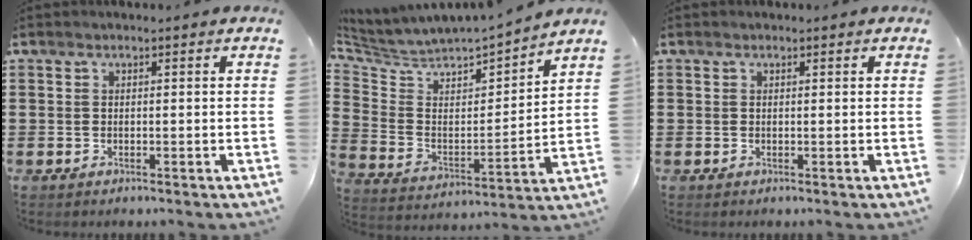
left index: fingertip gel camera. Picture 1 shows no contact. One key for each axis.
{"total": 3.2, "fx": 2.8, "fy": 1.4, "fz": 0.3, "tx": -0.035, "ty": -0.036, "tz": 0.038}
{"total": 0.0}